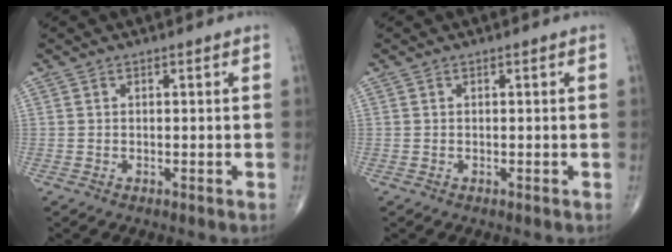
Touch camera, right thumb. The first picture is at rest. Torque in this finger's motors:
{"motor_torque": [0.06, 0.06, -0.09, -0.07, 0.00]}